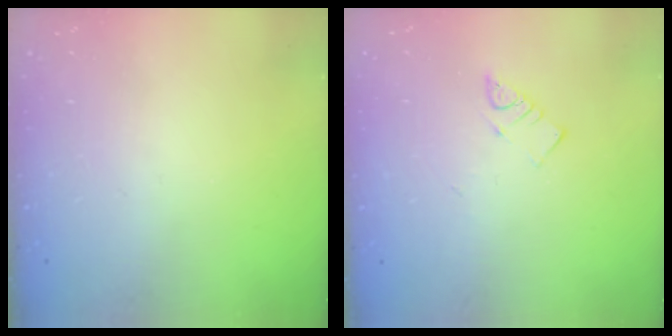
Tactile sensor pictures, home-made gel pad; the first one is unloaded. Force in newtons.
{"total": 3.9, "press": 3.9, "slide": 0.5}